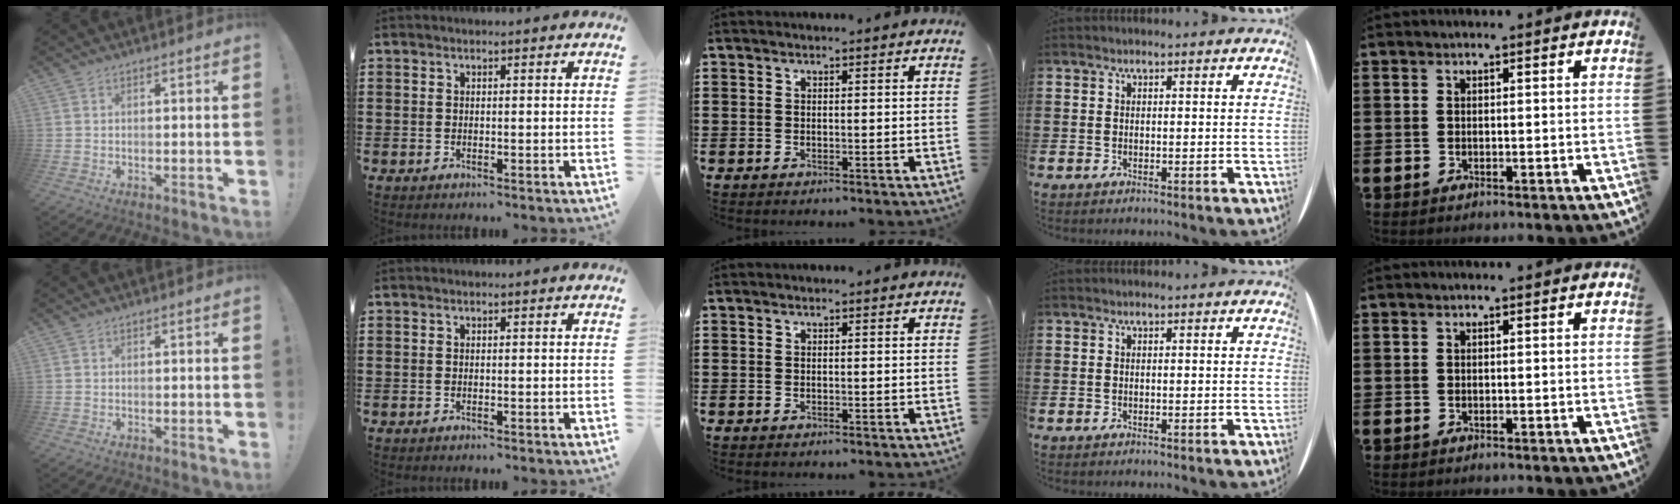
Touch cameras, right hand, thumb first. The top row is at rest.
{}